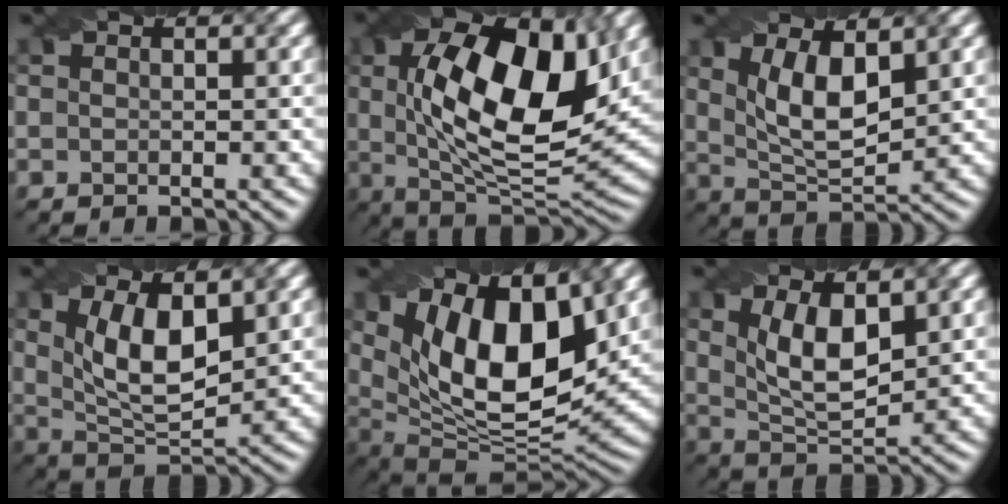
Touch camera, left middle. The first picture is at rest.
{"total": 14.2, "force": [2.9, 6.2, 12.5], "torque": [-0.205, 0.000, 0.044]}
{"total": 5.8, "force": [1.8, 2.3, 4.9], "torque": [-0.101, -0.006, 0.039]}
{"total": 6.7, "force": [1.9, 2.8, 5.8], "torque": [-0.113, -0.004, 0.039]}
{"total": 13.4, "force": [4.9, 6.1, 10.9], "torque": [-0.175, 0.000, 0.082]}
{"total": 5.5, "force": [1.7, 2.3, 4.8], "torque": [-0.098, -0.006, 0.038]}